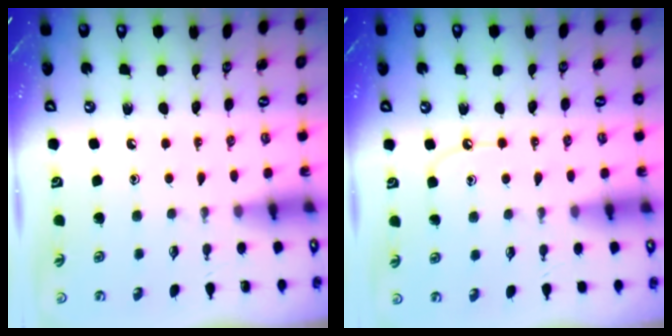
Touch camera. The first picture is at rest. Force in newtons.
{"total": 5.4, "press": 5.4, "slide": 0.6}